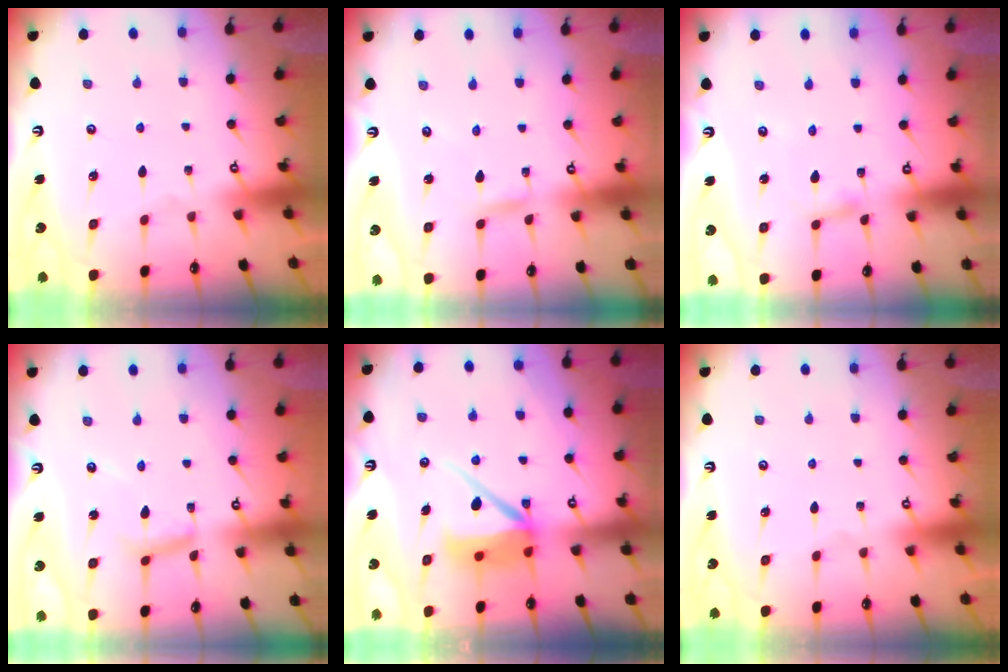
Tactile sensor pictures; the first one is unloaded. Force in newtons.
{"total": 2.7, "press": 2.7, "slide": 0.1}
{"total": 2.1, "press": 2.1, "slide": 0.1}
{"total": 8.5, "press": 8.5, "slide": 0.3}
{"total": 10.3, "press": 10.2, "slide": 1.2}
{"total": 0.0}